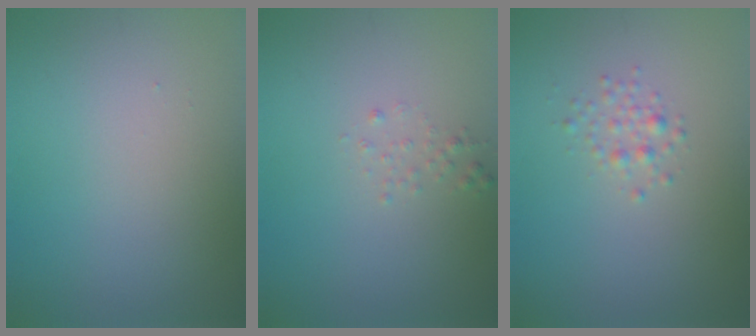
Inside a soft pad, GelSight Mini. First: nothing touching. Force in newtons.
{"total": 0.8, "press": 0.8, "slide": 0.1}
{"total": 1.3, "press": 1.3, "slide": 0.0}